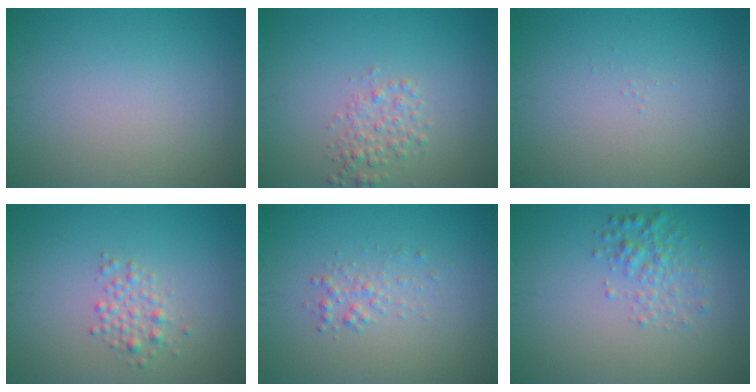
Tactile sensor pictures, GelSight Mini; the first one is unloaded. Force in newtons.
{"total": 2.1, "press": 2.1, "slide": 0.0}
{"total": 0.0}
{"total": 1.9, "press": 1.9, "slide": 0.1}
{"total": 1.4, "press": 1.4, "slide": 0.1}
{"total": 2.4, "press": 2.4, "slide": 0.1}